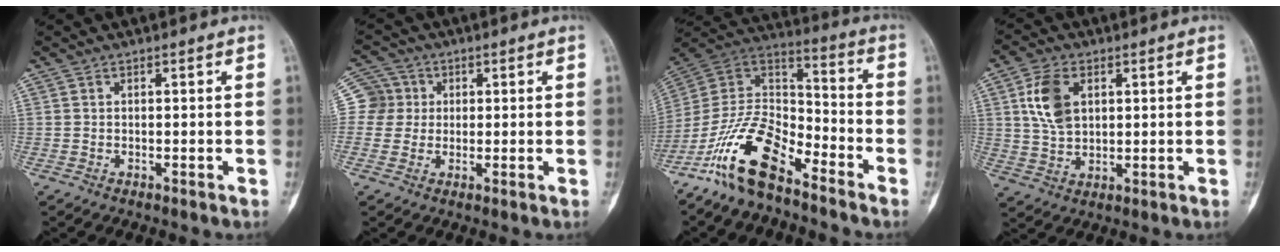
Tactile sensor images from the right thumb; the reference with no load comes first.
{"total": 5.7, "force": [0.7, 5.7, 0.2], "torque": [0.027, 0.009, 0.005]}
{"total": 16.2, "force": [-10.9, 6.6, 10.0], "torque": [-0.170, 0.083, -0.211]}
{"total": 8.7, "force": [2.6, 5.5, 6.3], "torque": [-0.118, -0.005, 0.055]}